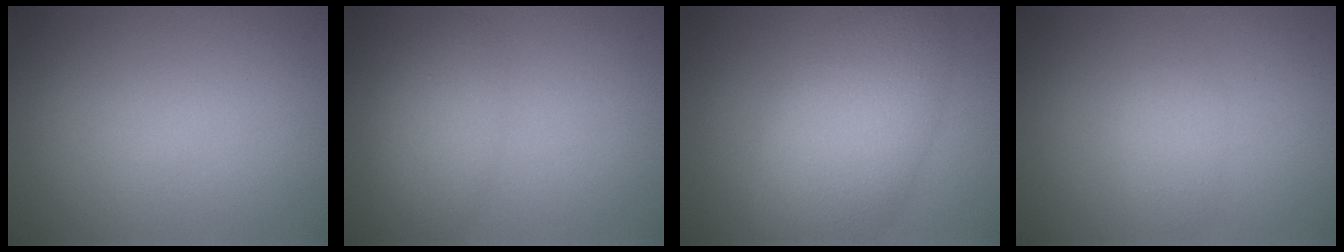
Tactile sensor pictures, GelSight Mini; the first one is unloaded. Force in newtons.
{"total": 3.0, "press": 3.0, "slide": 0.1}
{"total": 7.8, "press": 7.8, "slide": 0.4}
{"total": 1.5, "press": 1.5, "slide": 0.0}